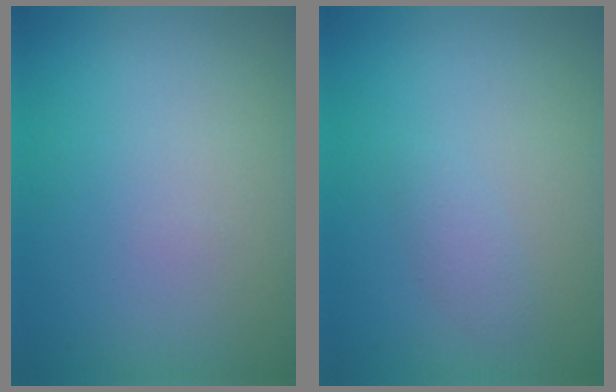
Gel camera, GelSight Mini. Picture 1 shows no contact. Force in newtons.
{"total": 1.1, "press": 1.1, "slide": 0.0}